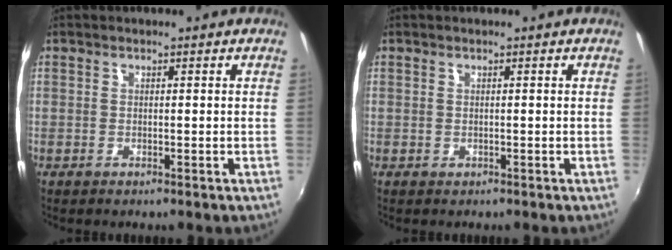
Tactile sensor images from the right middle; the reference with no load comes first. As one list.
[{"total": 0.0}]